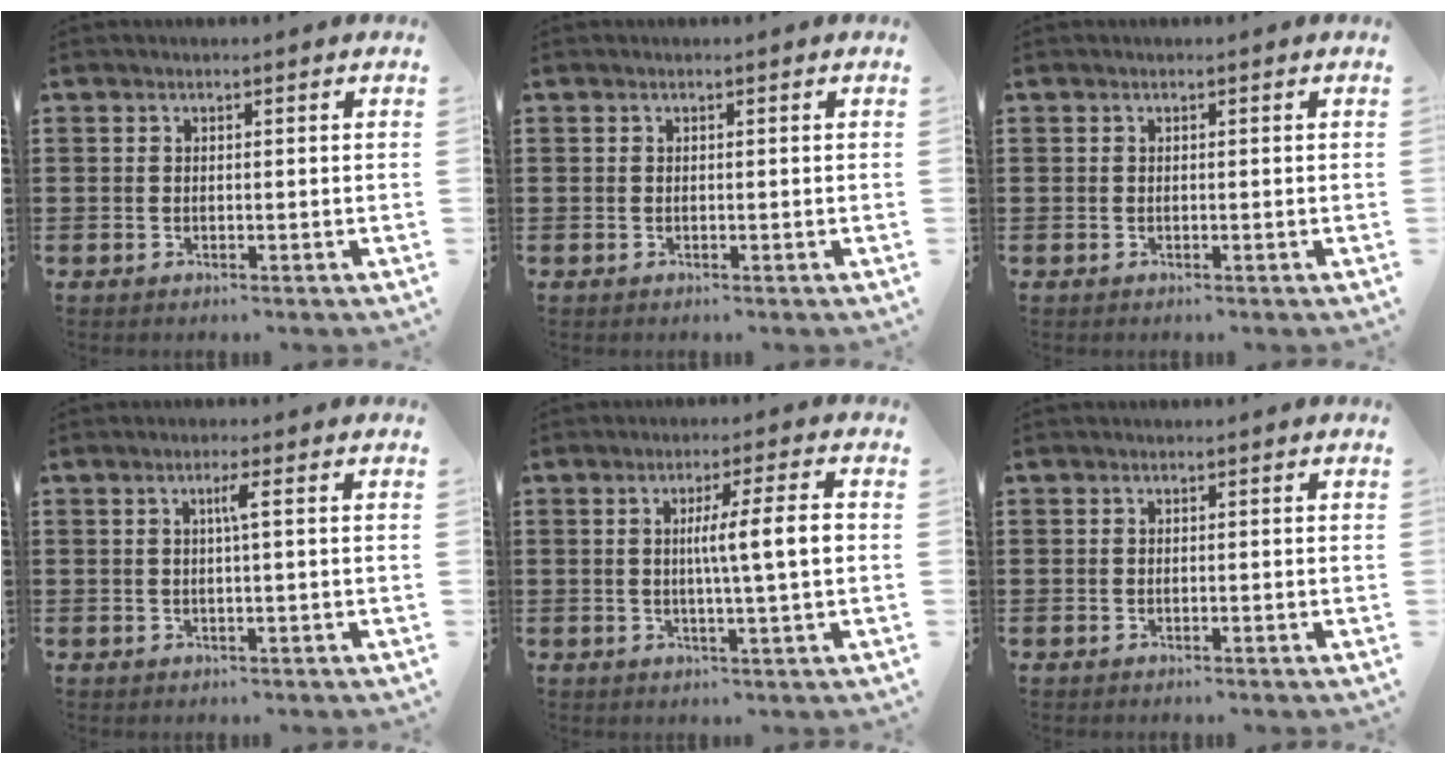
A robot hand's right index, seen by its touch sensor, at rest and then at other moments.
{"total": 0.0}
{"total": 0.0}
{"total": 2.1, "force": [0.3, -0.3, 2.0], "torque": [-0.040, -0.004, 0.002]}
{"total": 7.0, "force": [0.5, 0.1, 6.9], "torque": [-0.119, -0.006, -0.001]}
{"total": 0.0}